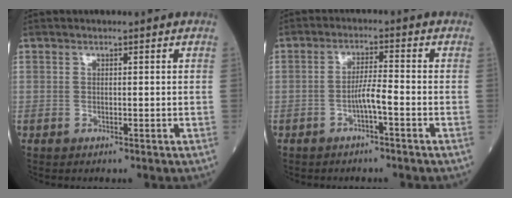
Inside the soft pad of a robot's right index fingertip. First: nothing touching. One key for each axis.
{"total": 3.3, "fx": -1.5, "fy": -0.1, "fz": 3.0, "tx": -0.054, "ty": 0.005, "tz": -0.029}